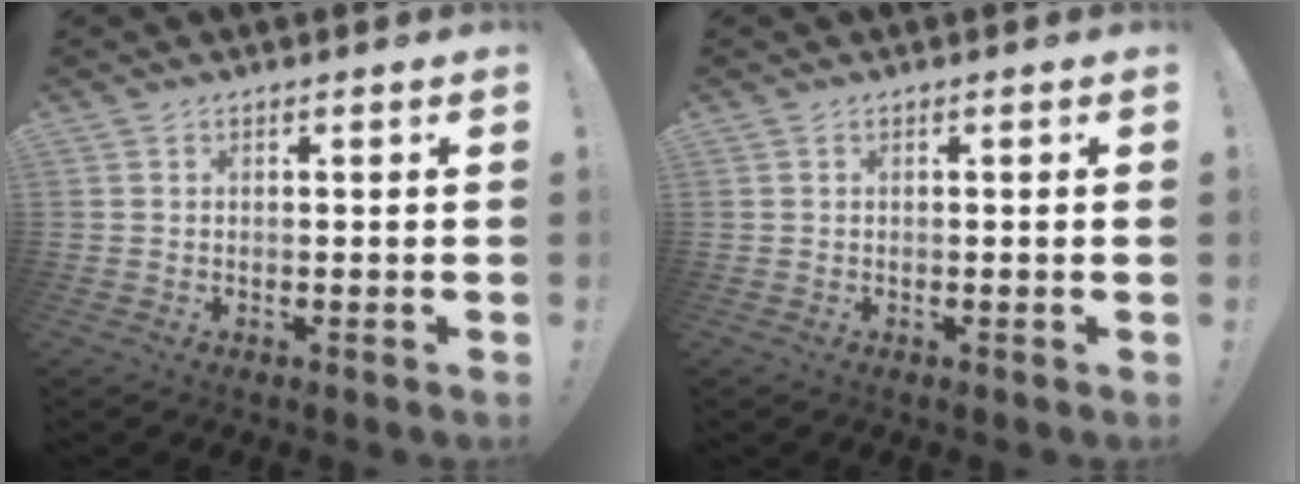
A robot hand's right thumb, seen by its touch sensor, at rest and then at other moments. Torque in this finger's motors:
{"motor_torque": [-0.13, -0.06, 0.10, -0.02, 0.00]}